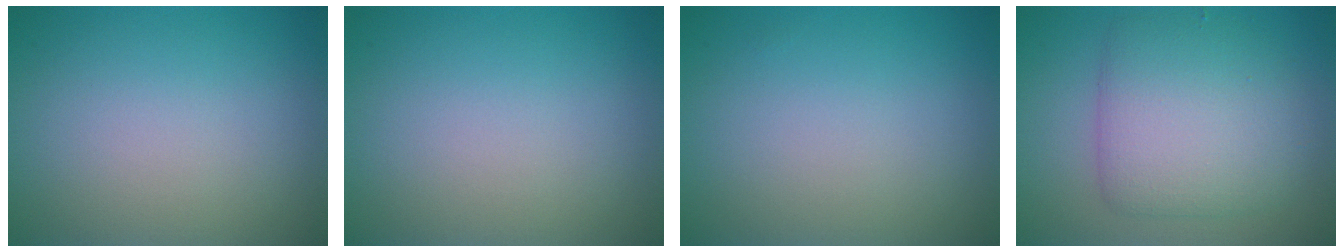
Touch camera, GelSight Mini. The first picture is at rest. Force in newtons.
{"total": 0.0}
{"total": 0.0}
{"total": 6.2, "press": 6.2, "slide": 0.2}